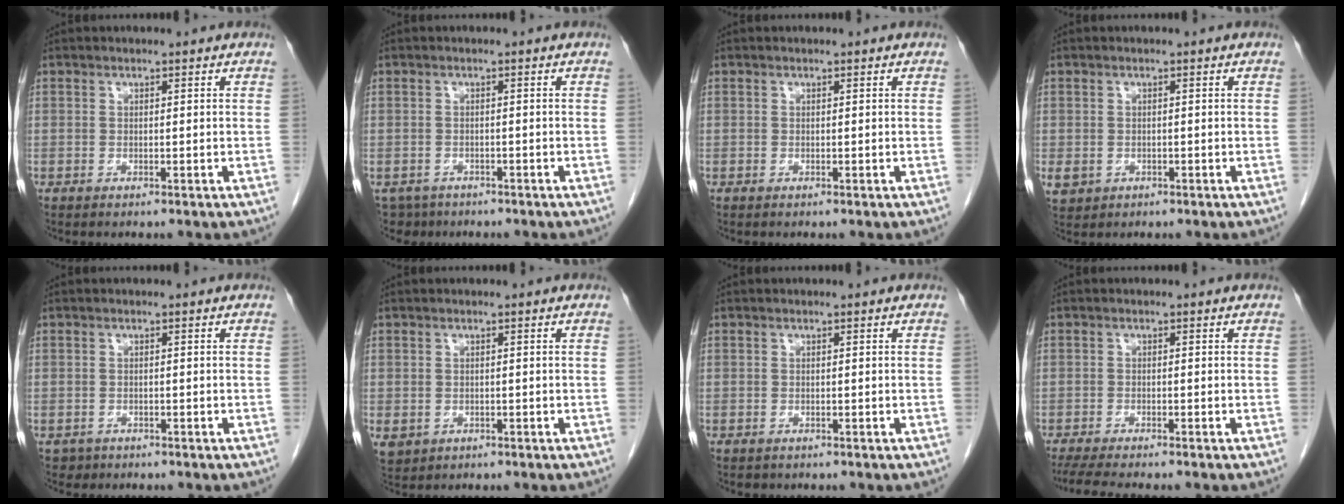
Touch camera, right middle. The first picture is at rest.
{"total": 3.3, "force": [-2.4, 2.3, 0.1], "torque": [0.001, 0.002, -0.040]}
{"total": 0.0}
{"total": 3.2, "force": [-1.0, 2.8, 1.4], "torque": [-0.031, -0.005, -0.008]}
{"total": 1.4, "force": [-0.9, 1.1, -0.1], "torque": [-0.004, 0.004, -0.012]}
{"total": 4.6, "force": [-1.7, 4.0, 1.7], "torque": [-0.044, -0.005, -0.019]}
{"total": 0.5, "force": [-0.4, 0.4, 0.1], "torque": [-0.013, 0.001, -0.003]}
{"total": 6.6, "force": [-5.6, 0.6, 3.5], "torque": [-0.052, -0.014, -0.090]}